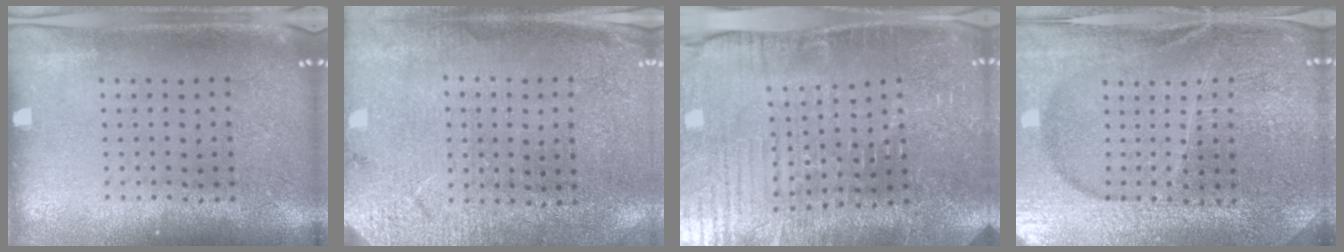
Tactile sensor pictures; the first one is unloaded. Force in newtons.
{"total": 2.6, "press": 2.5, "slide": 0.7}
{"total": 4.3, "press": 4.2, "slide": 0.4}
{"total": 4.4, "press": 4.2, "slide": 1.4}